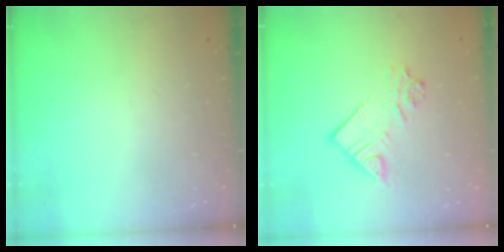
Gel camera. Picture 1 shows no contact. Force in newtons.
{"total": 10.8, "press": 10.8, "slide": 1.1}